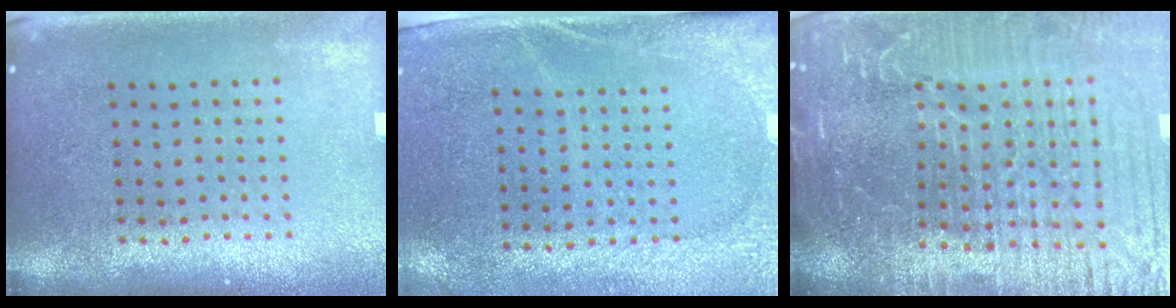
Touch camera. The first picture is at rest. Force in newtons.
{"total": 2.7, "press": 2.3, "slide": 1.4}
{"total": 7.1, "press": 6.2, "slide": 3.6}